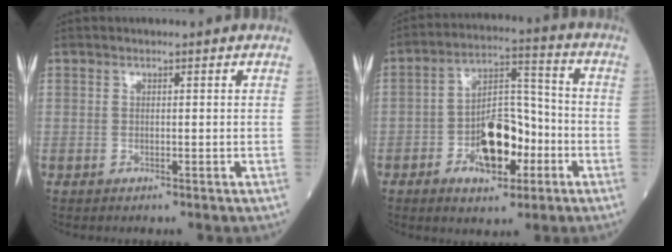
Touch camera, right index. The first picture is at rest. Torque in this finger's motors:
{"motor_torque": [1.19, -0.47, 0.68, 0.16]}